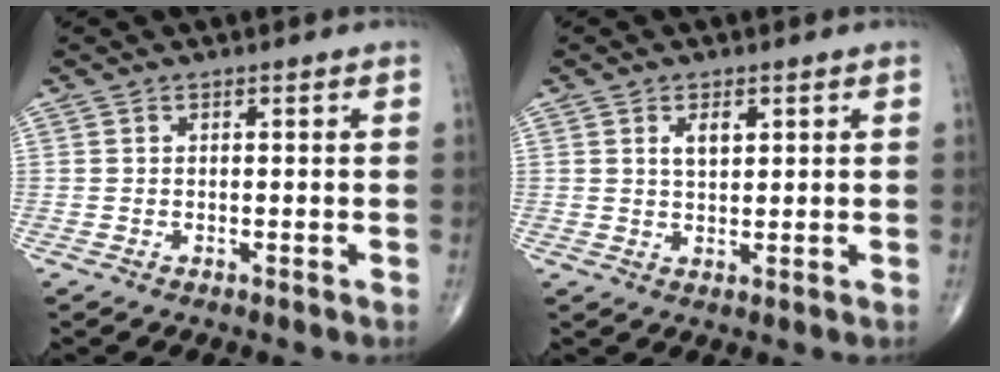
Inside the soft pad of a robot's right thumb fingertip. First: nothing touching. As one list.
[{"total": 3.7, "force": [1.4, 2.0, 2.8], "torque": [-0.040, -0.009, 0.025]}]